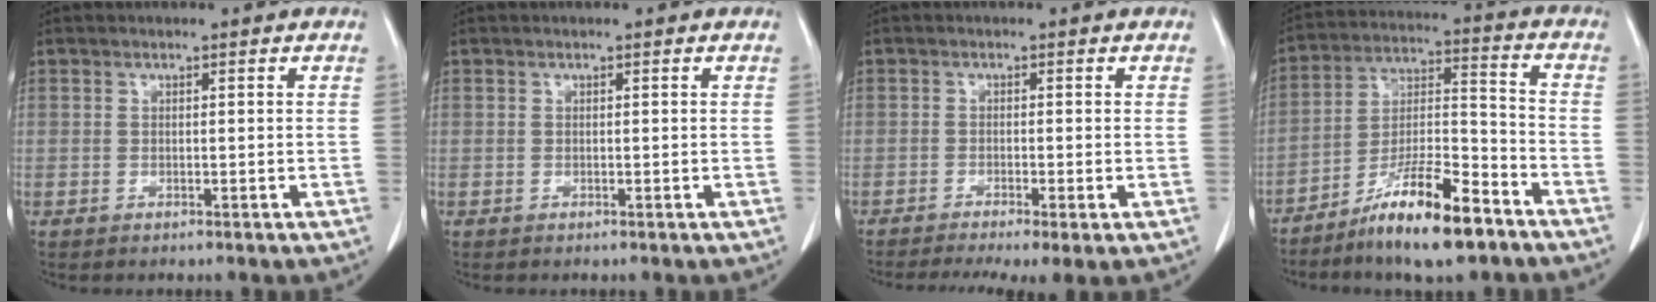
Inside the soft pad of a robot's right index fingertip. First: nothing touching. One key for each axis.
{"total": 0.0}
{"total": 7.4, "fx": -5.0, "fy": 1.1, "fz": 5.4, "tx": -0.085, "ty": -0.014, "tz": -0.083}
{"total": 14.3, "fx": -9.7, "fy": 2.5, "fz": 10.2, "tx": -0.190, "ty": -0.004, "tz": -0.171}